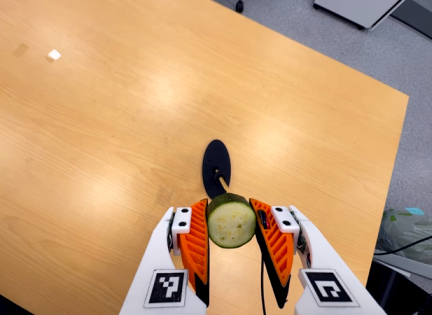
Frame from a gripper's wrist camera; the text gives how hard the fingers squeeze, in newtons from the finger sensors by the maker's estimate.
{"total": 12.0, "left": 11.1, "right": 12.9}